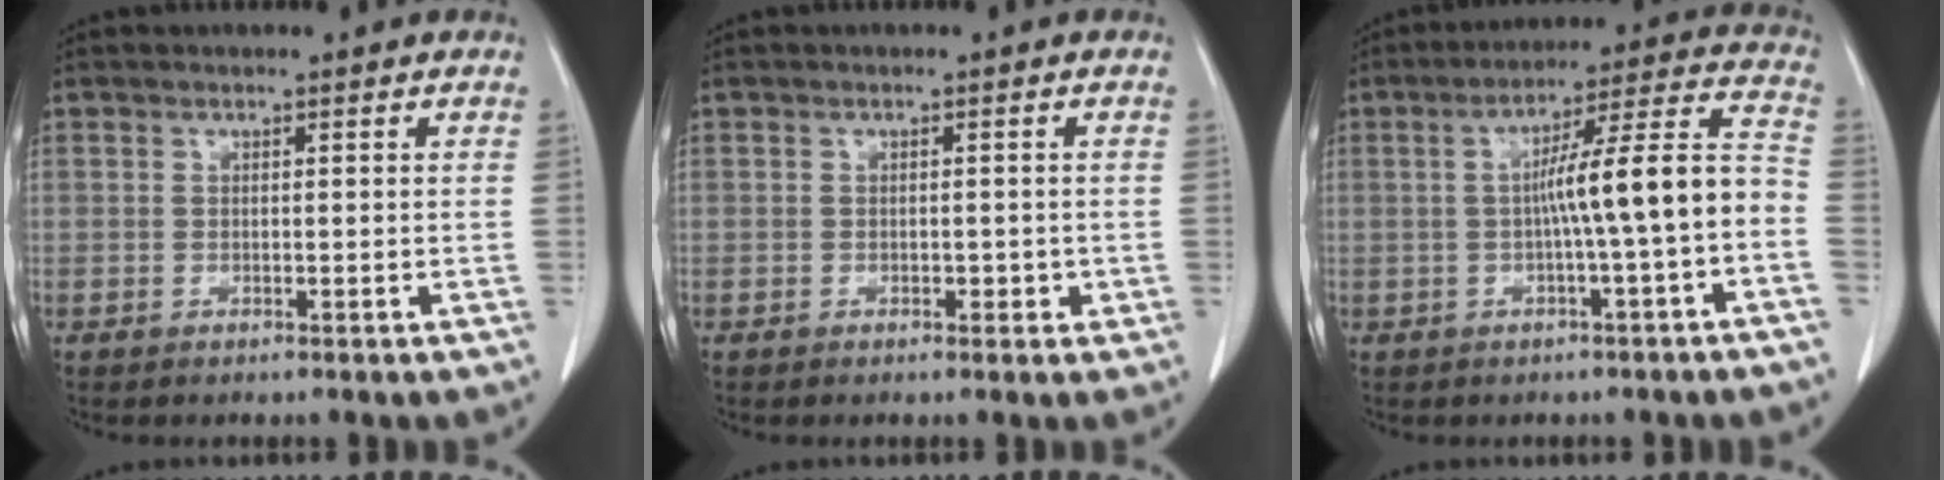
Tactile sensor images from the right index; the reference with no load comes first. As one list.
[{"total": 1.4, "force": [-0.4, 0.9, 0.9], "torque": [-0.008, 0.004, -0.001]}, {"total": 11.5, "force": [-2.2, -0.3, 11.3], "torque": [-0.171, 0.030, -0.034]}]